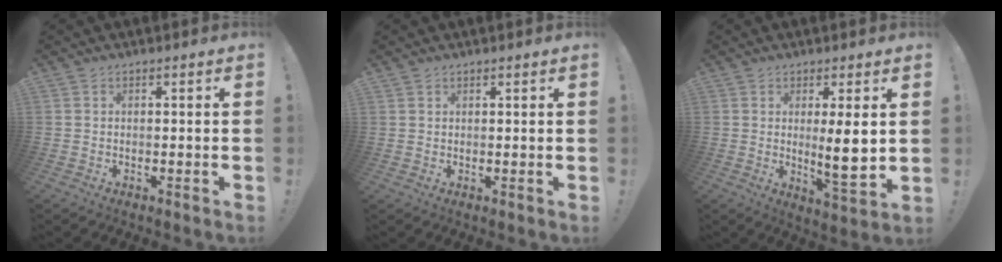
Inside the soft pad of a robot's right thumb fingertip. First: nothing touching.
{"total": 1.5, "force": [1.0, 1.1, 0.0], "torque": [0.009, -0.006, 0.018]}
{"total": 9.2, "force": [1.4, 1.1, 9.0], "torque": [-0.134, -0.020, 0.021]}